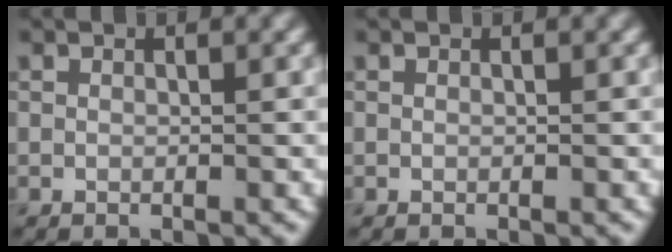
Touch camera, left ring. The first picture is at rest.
{"total": 0.0}